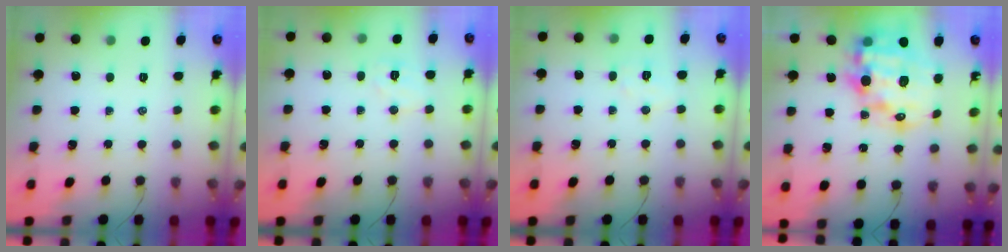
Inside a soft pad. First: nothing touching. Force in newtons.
{"total": 5.8, "press": 5.7, "slide": 1.0}
{"total": 4.1, "press": 4.0, "slide": 1.0}
{"total": 19.2, "press": 18.8, "slide": 4.1}